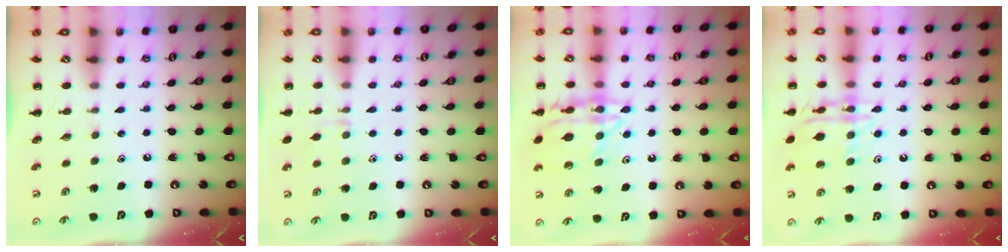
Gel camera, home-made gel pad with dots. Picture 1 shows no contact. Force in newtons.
{"total": 7.2, "press": 6.6, "slide": 2.8}
{"total": 15.1, "press": 15.0, "slide": 1.4}
{"total": 14.8, "press": 14.8, "slide": 0.8}